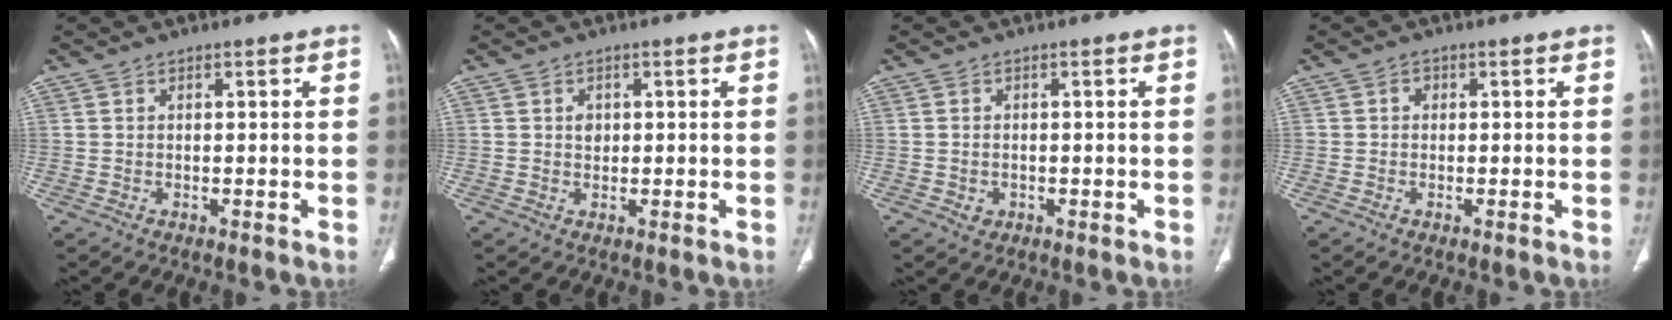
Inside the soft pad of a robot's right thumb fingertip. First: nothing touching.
{"total": 1.7, "force": [0.4, 1.4, 1.0], "torque": [-0.009, -0.001, 0.009]}
{"total": 1.8, "force": [-0.3, 1.6, 0.8], "torque": [-0.010, 0.005, 0.001]}
{"total": 1.1, "force": [0.2, 1.0, 0.4], "torque": [-0.001, 0.004, 0.001]}